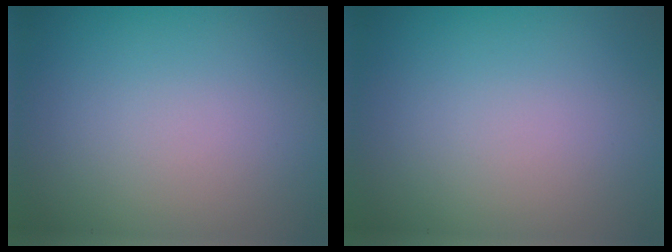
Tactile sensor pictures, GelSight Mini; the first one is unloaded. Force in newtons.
{"total": 0.0}